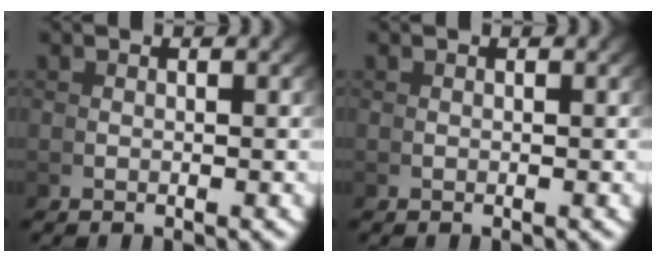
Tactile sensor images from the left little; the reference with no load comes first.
{"total": 0.0}